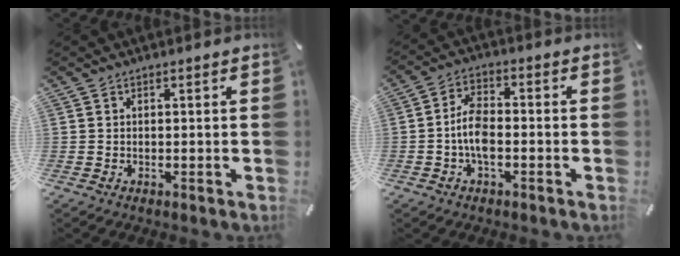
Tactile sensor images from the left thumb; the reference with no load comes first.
{"total": 6.9, "force": [-1.8, 3.6, 5.7], "torque": [-0.116, 0.010, -0.035]}